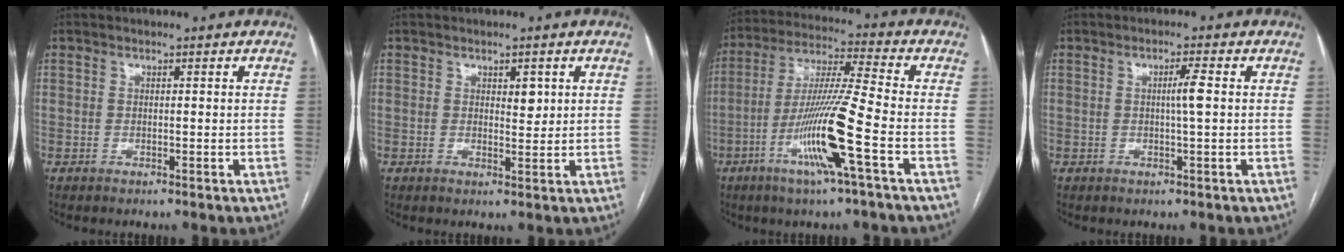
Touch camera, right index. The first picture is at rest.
{"total": 2.3, "force": [1.0, 1.1, 1.8], "torque": [-0.024, -0.004, 0.015]}
{"total": 13.6, "force": [-5.1, -1.0, 12.5], "torque": [-0.248, -0.011, -0.102]}
{"total": 2.7, "force": [0.3, -0.3, 2.7], "torque": [-0.046, -0.001, 0.003]}